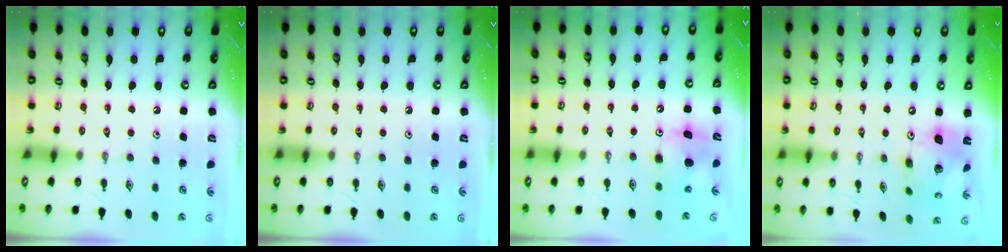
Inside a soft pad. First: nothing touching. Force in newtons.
{"total": 0.0}
{"total": 9.1, "press": 9.1, "slide": 0.3}
{"total": 15.6, "press": 15.6, "slide": 1.5}